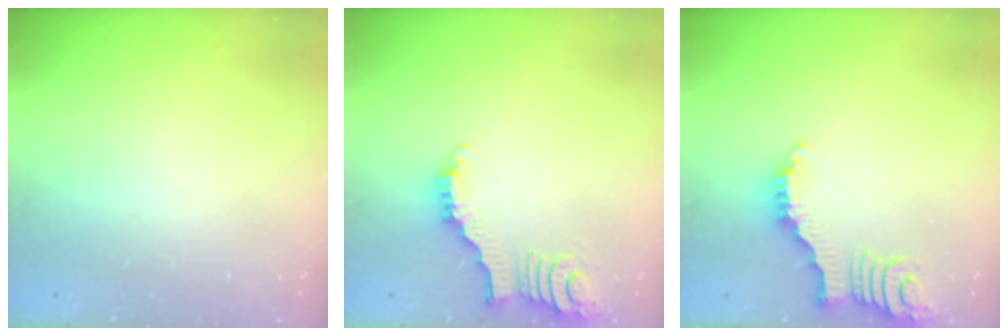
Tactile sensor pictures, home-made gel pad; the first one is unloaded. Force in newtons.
{"total": 3.3, "press": 3.2, "slide": 0.5}
{"total": 2.8, "press": 2.8, "slide": 0.4}